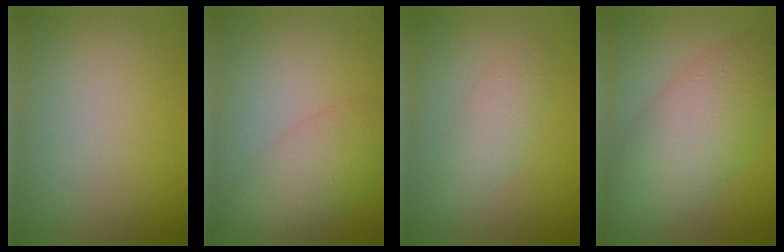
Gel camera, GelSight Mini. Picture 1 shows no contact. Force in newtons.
{"total": 4.6, "press": 4.6, "slide": 0.4}
{"total": 2.3, "press": 2.3, "slide": 0.1}
{"total": 8.1, "press": 8.1, "slide": 0.3}